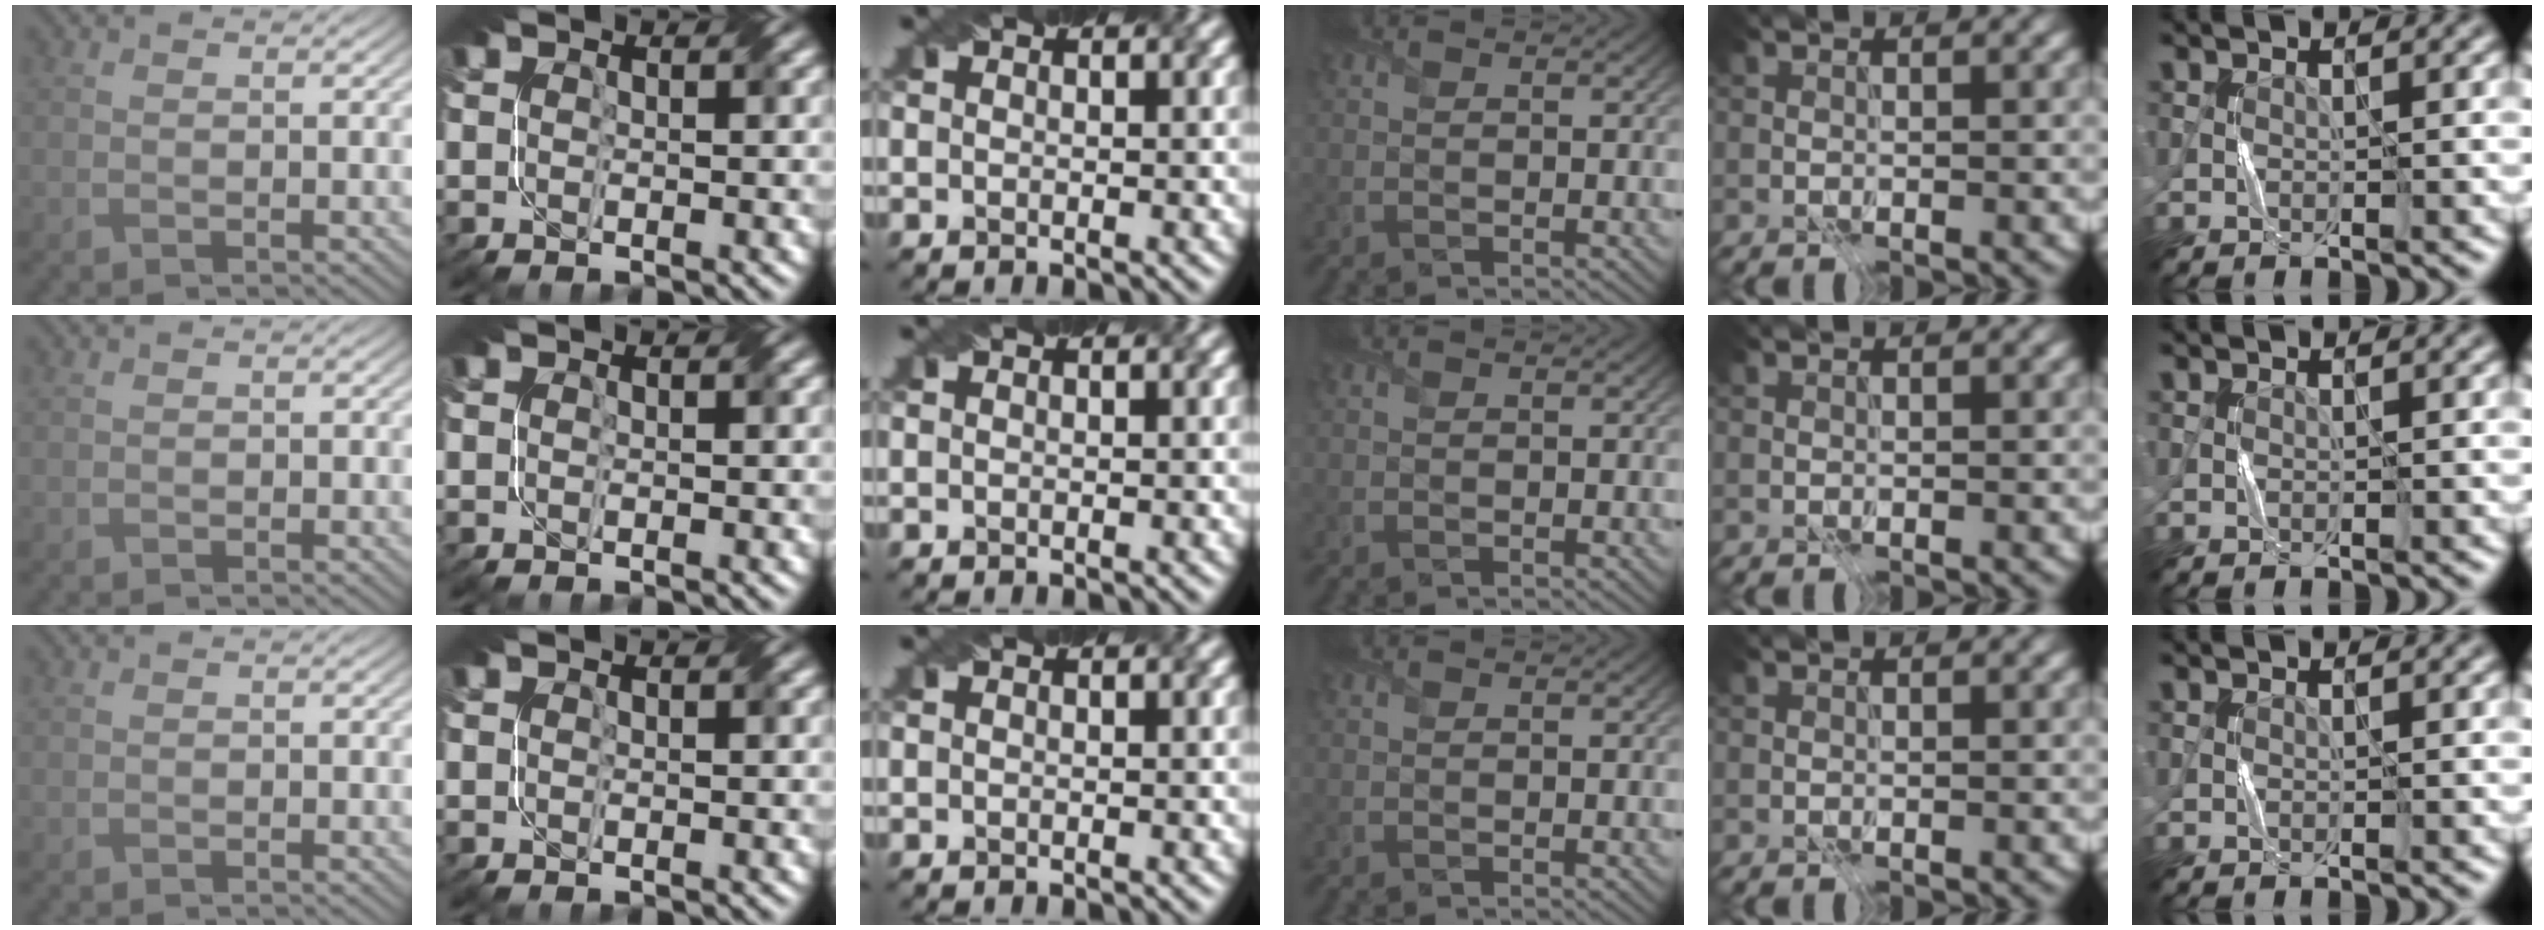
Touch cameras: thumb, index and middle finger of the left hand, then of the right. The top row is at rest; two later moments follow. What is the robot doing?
{"motion": "fold", "object": "paper"}